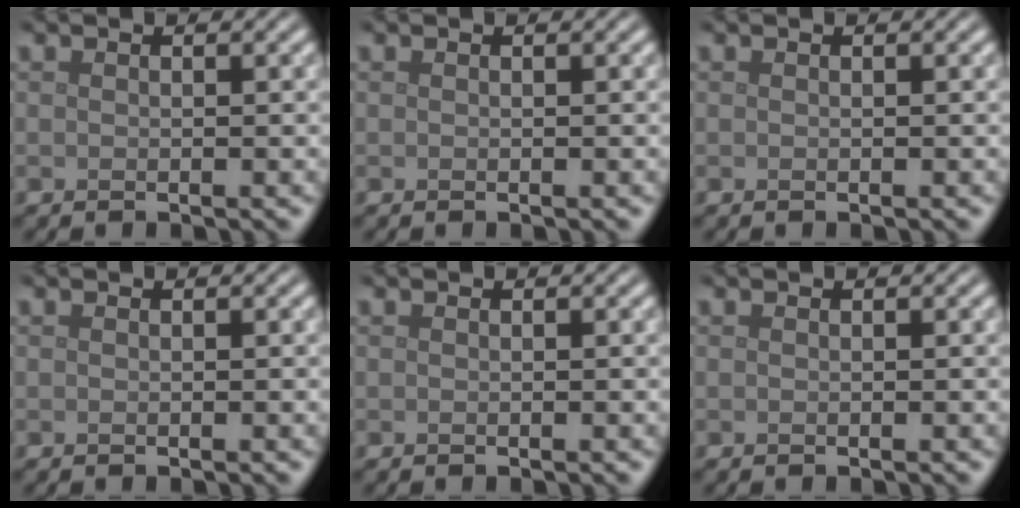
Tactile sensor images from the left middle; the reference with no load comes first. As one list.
[{"total": 0.0}, {"total": 0.0}, {"total": 0.0}, {"total": 0.0}, {"total": 0.0}]